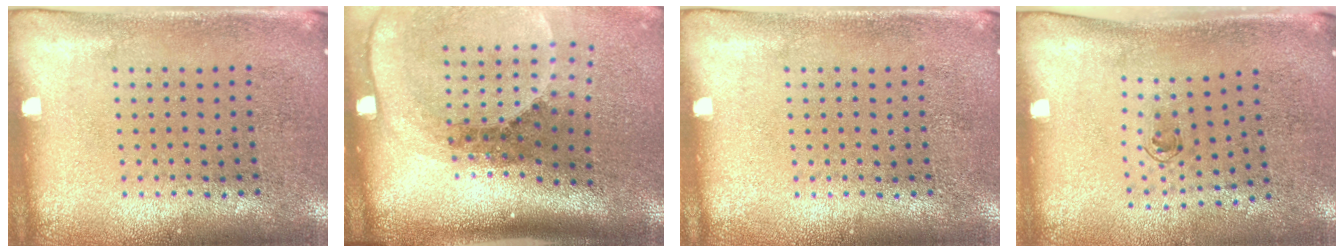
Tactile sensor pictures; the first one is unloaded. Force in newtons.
{"total": 2.8, "press": 1.9, "slide": 2.0}
{"total": 0.0}
{"total": 0.6, "press": 0.3, "slide": 0.5}